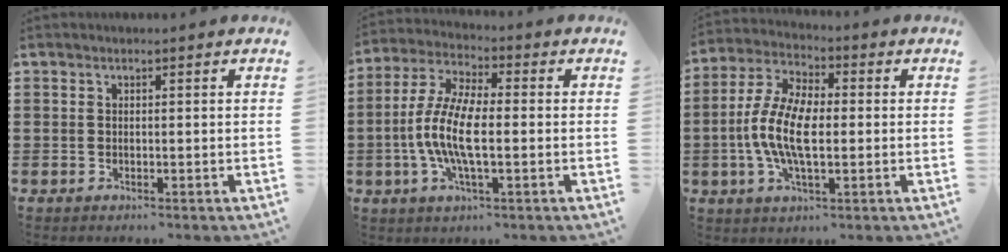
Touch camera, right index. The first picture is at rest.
{"total": 9.1, "force": [-1.9, 2.8, 8.4], "torque": [-0.191, -0.013, -0.042]}
{"total": 9.6, "force": [-1.6, 4.1, 8.5], "torque": [-0.196, -0.008, -0.036]}